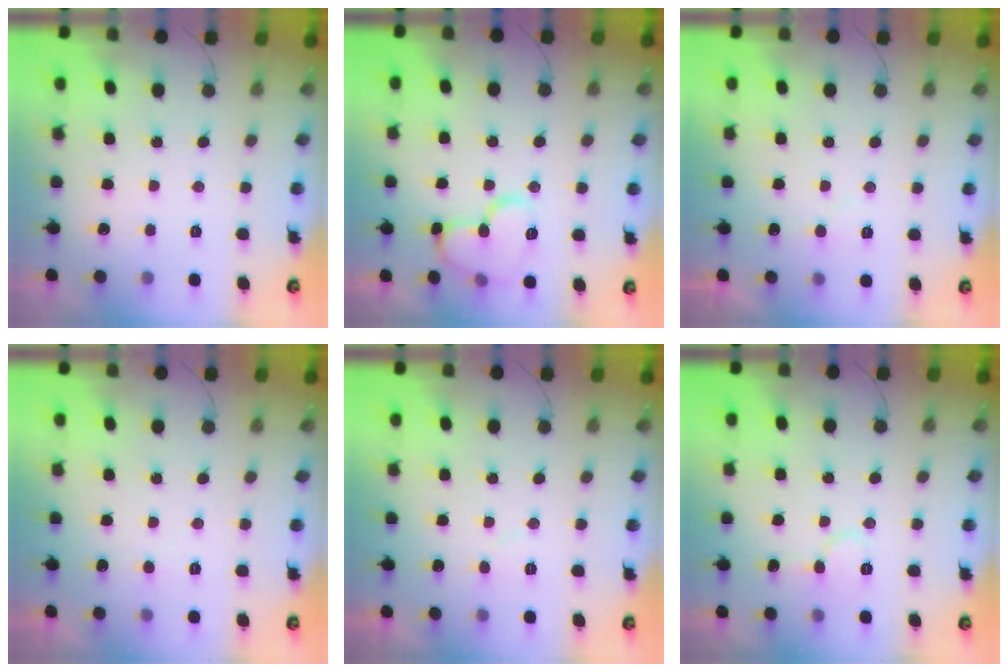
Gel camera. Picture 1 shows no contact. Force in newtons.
{"total": 11.3, "press": 11.3, "slide": 0.6}
{"total": 3.4, "press": 3.4, "slide": 0.4}
{"total": 2.6, "press": 2.6, "slide": 0.3}
{"total": 3.6, "press": 3.6, "slide": 0.3}
{"total": 5.8, "press": 5.7, "slide": 0.6}